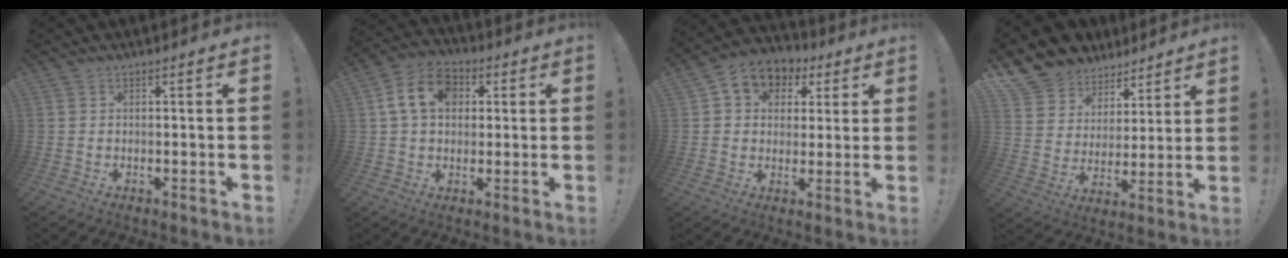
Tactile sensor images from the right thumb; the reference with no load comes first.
{"total": 13.0, "force": [3.5, 9.8, 7.9], "torque": [-0.127, 0.006, 0.068]}
{"total": 8.0, "force": [2.6, 7.0, 3.1], "torque": [-0.047, -0.007, 0.055]}
{"total": 10.5, "force": [7.5, 7.2, 1.5], "torque": [-0.034, -0.065, 0.148]}